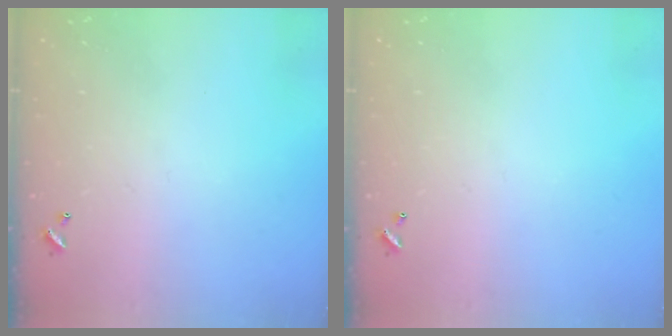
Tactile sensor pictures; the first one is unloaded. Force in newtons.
{"total": 0.0}